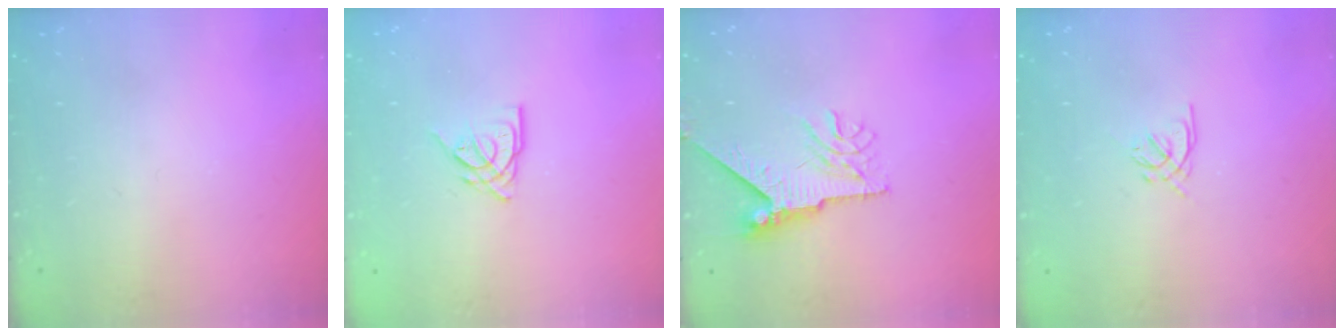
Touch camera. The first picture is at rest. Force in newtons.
{"total": 7.2, "press": 7.2, "slide": 0.7}
{"total": 8.3, "press": 8.2, "slide": 0.8}
{"total": 1.2, "press": 1.1, "slide": 0.5}